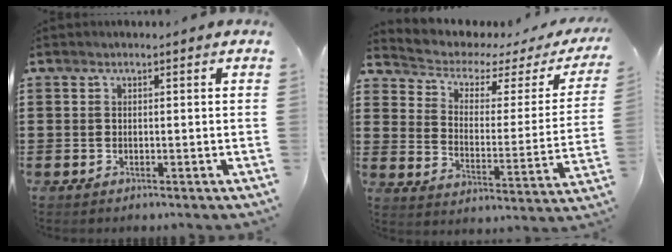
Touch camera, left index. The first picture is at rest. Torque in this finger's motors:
{"motor_torque": [1.51, 0.63, 0.21, -0.01]}